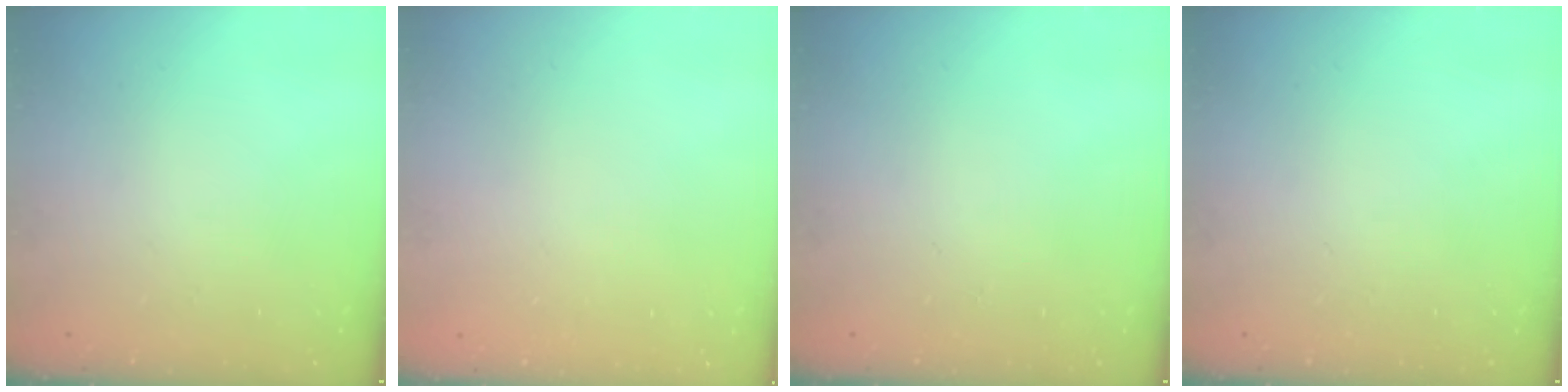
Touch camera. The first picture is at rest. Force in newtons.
{"total": 2.2, "press": 2.2, "slide": 0.1}
{"total": 0.0}
{"total": 0.0}